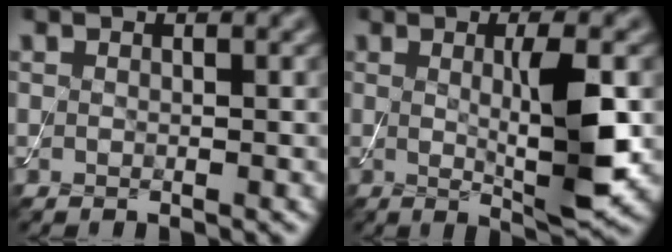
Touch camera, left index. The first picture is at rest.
{"total": 5.9, "force": [0.2, 1.0, 5.8], "torque": [-0.095, -0.009, 0.007]}